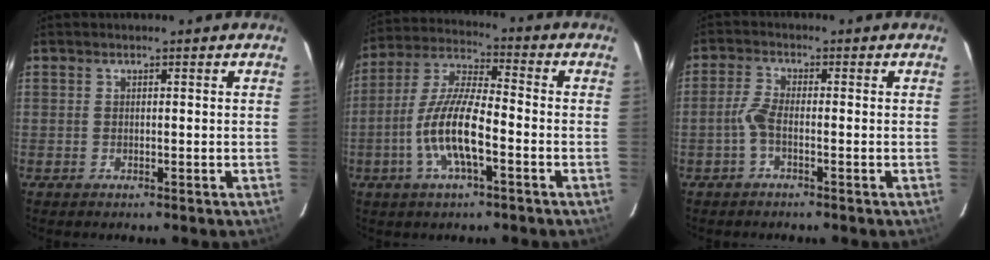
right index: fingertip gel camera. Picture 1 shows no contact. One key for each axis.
{"total": 12.4, "fx": -4.2, "fy": 3.2, "fz": 11.2, "tx": -0.235, "ty": -0.001, "tz": -0.080}
{"total": 3.1, "fx": -1.4, "fy": 0.8, "fz": 2.7, "tx": -0.067, "ty": 0.006, "tz": -0.030}